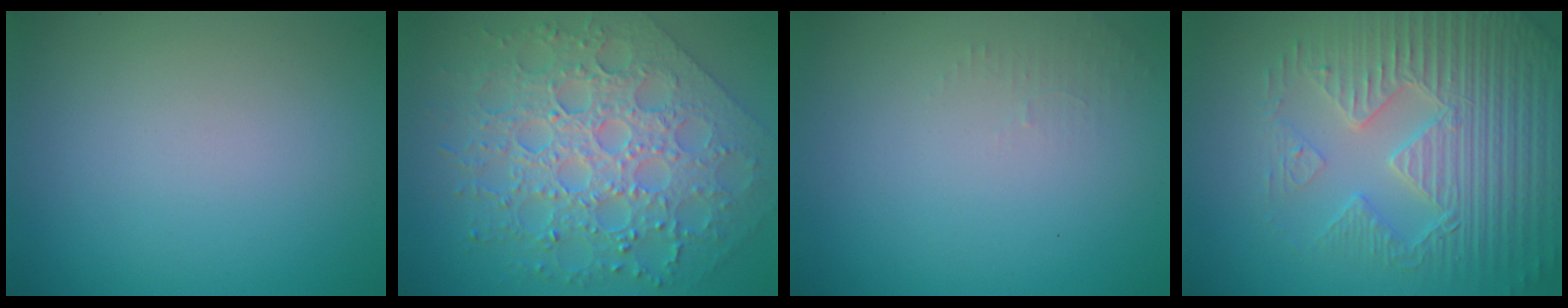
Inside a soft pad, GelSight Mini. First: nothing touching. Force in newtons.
{"total": 7.6, "press": 6.3, "slide": 4.3}
{"total": 1.0, "press": 0.9, "slide": 0.3}
{"total": 6.6, "press": 5.5, "slide": 3.6}